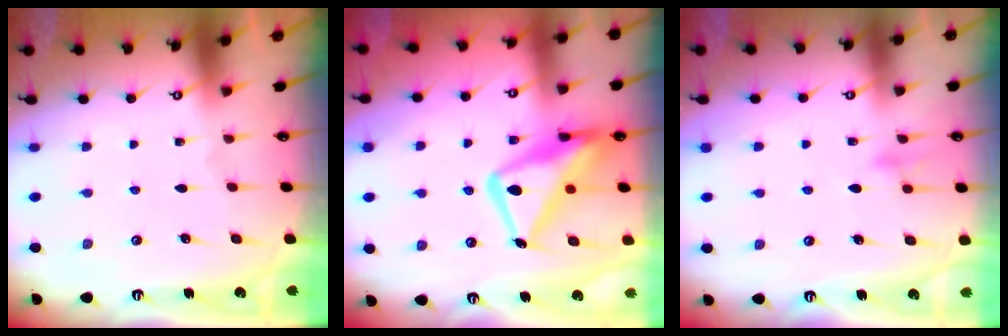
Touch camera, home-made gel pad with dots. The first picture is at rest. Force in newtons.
{"total": 17.4, "press": 17.4, "slide": 1.8}
{"total": 7.7, "press": 7.7, "slide": 0.5}